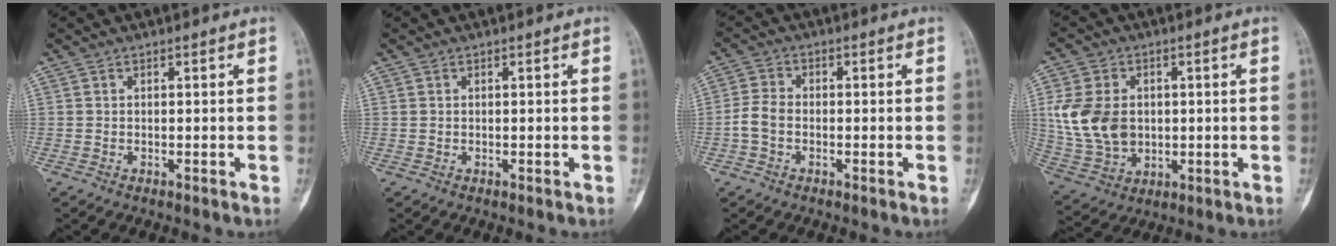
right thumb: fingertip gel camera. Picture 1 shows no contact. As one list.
[{"total": 0.0}, {"total": 4.0, "force": [-1.1, 2.8, 2.7], "torque": [-0.058, 0.013, -0.028]}, {"total": 13.1, "force": [1.3, 9.8, 8.6], "torque": [-0.154, -0.002, 0.039]}]